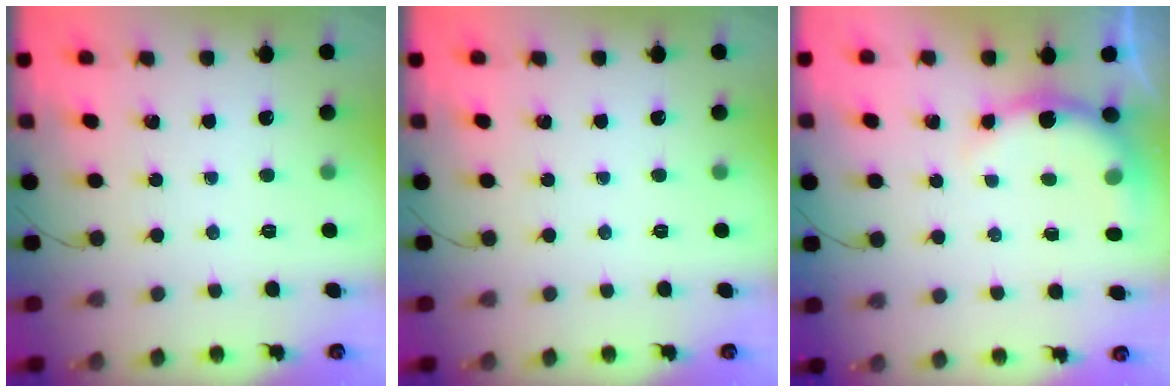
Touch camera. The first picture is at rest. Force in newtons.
{"total": 0.0}
{"total": 5.2, "press": 5.2, "slide": 0.5}